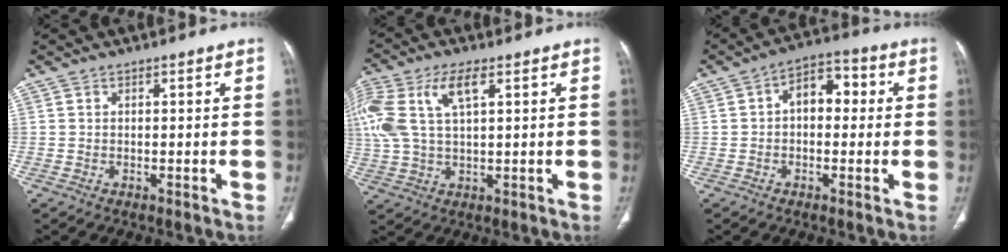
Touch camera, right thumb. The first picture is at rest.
{"total": 15.8, "force": [5.1, 7.7, 12.8], "torque": [-0.320, 0.020, 0.101]}
{"total": 7.8, "force": [0.8, 5.0, 5.9], "torque": [-0.060, 0.029, 0.002]}